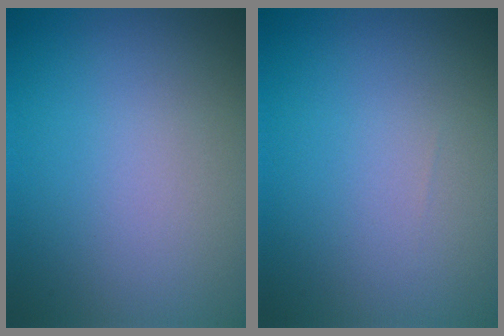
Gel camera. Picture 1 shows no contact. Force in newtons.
{"total": 0.0}